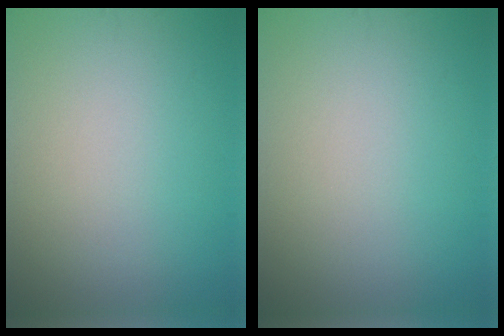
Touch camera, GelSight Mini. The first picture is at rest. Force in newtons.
{"total": 0.0}